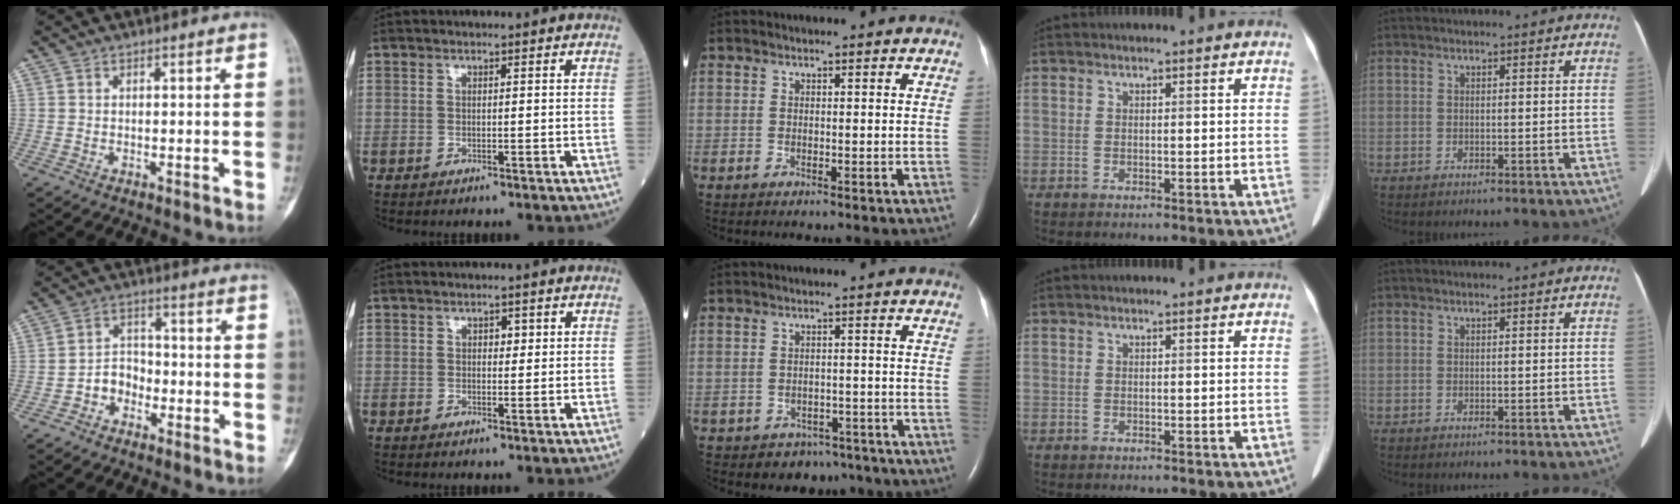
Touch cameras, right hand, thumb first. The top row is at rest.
{"thumb": {"total": 5.1, "force": [-2.4, 4.0, 2.1], "torque": [-0.011, 0.030, -0.053]}, "index": {"total": 1.3, "force": [0.4, 0.9, 0.9], "torque": [-0.008, 0.002, 0.004]}, "middle": {"total": 4.8, "force": [-3.6, 3.2, 0.1], "torque": [0.000, 0.019, -0.041]}}